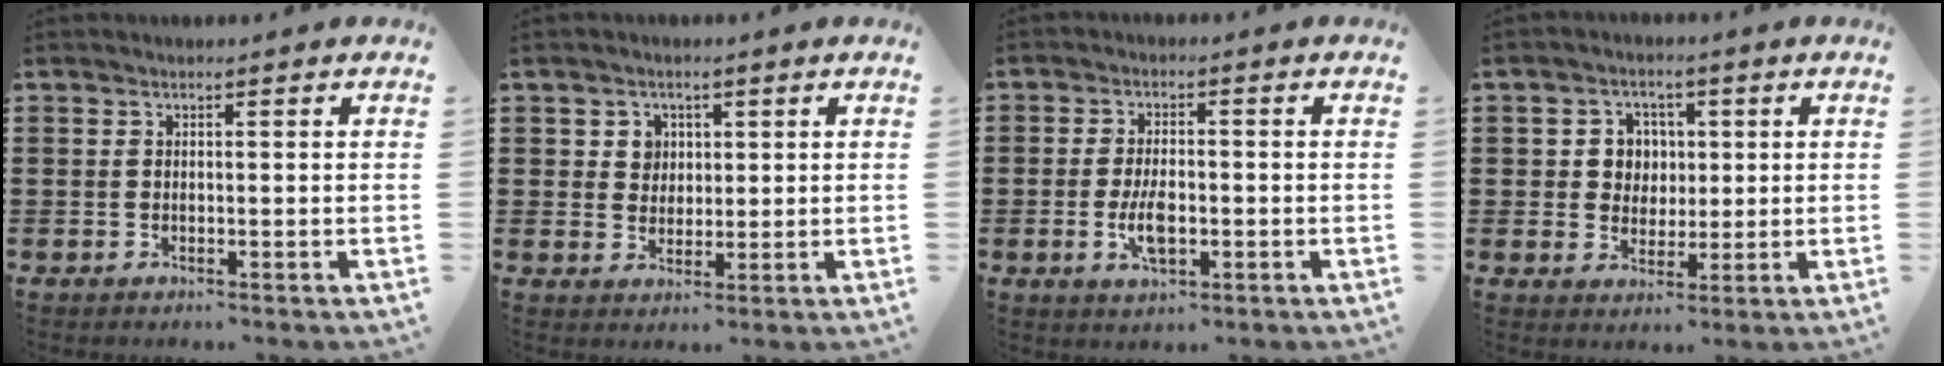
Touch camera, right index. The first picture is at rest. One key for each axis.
{"total": 3.0, "fx": 1.0, "fy": 2.7, "fz": 0.6, "tx": -0.016, "ty": 0.007, "tz": 0.015}
{"total": 5.0, "fx": -1.2, "fy": 2.2, "fz": 4.3, "tx": -0.095, "ty": -0.001, "tz": -0.025}
{"total": 4.7, "fx": 0.7, "fy": 4.4, "fz": 1.5, "tx": -0.049, "ty": 0.016, "tz": 0.009}